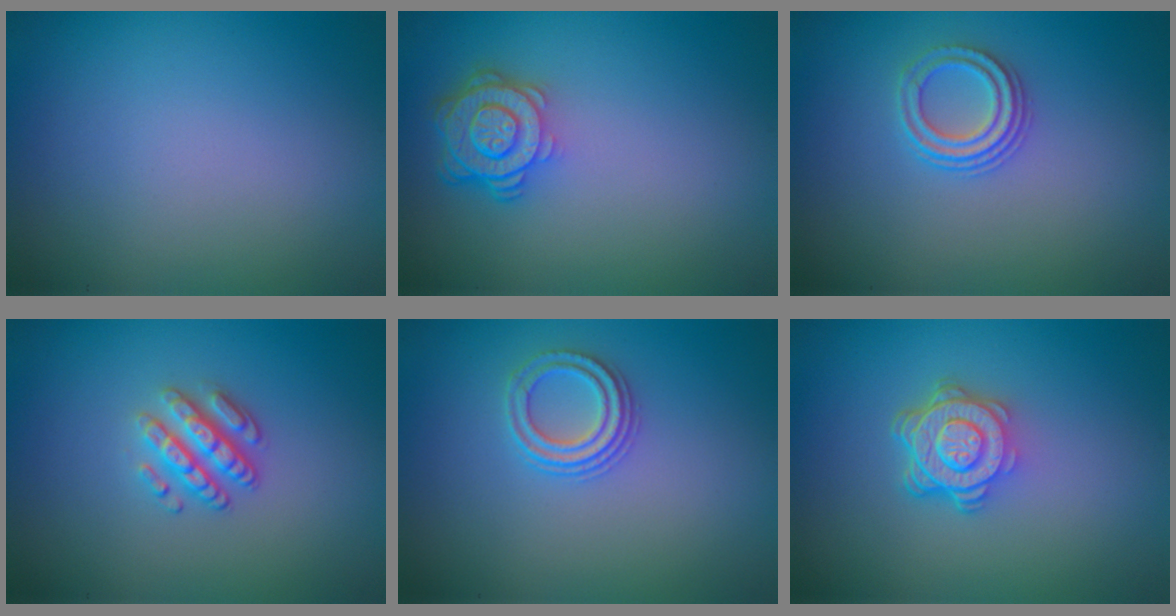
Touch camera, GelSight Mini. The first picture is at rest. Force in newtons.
{"total": 4.4, "press": 3.5, "slide": 2.6}
{"total": 2.5, "press": 2.2, "slide": 1.2}
{"total": 3.0, "press": 2.6, "slide": 1.5}
{"total": 2.4, "press": 2.2, "slide": 0.8}
{"total": 4.7, "press": 3.4, "slide": 3.2}